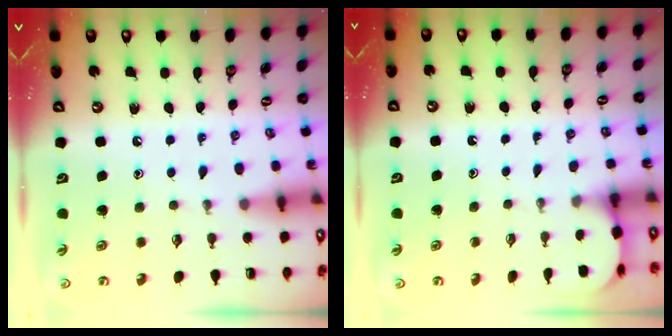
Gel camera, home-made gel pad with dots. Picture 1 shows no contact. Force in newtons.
{"total": 1.4, "press": 1.4, "slide": 0.1}